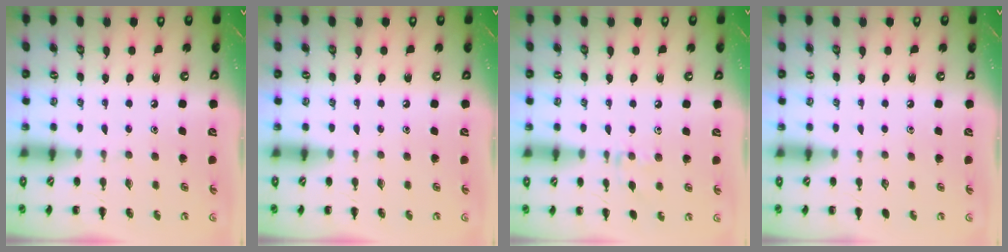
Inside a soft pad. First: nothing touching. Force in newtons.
{"total": 0.0}
{"total": 7.7, "press": 7.5, "slide": 1.6}
{"total": 0.0}